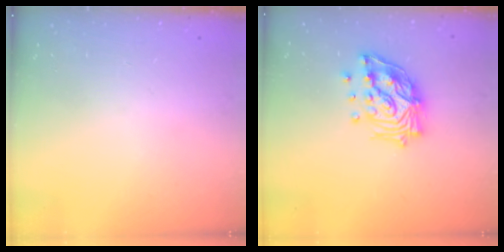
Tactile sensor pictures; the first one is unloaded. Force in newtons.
{"total": 15.2, "press": 15.1, "slide": 1.7}